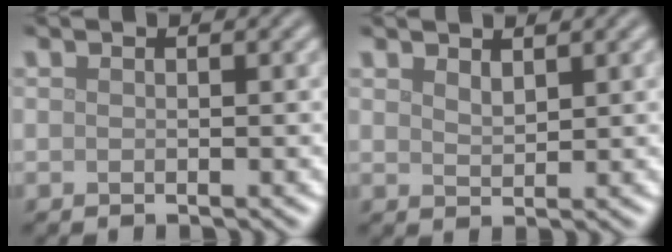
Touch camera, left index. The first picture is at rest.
{"total": 1.5, "force": [1.2, 0.4, 0.6], "torque": [-0.015, -0.001, 0.026]}